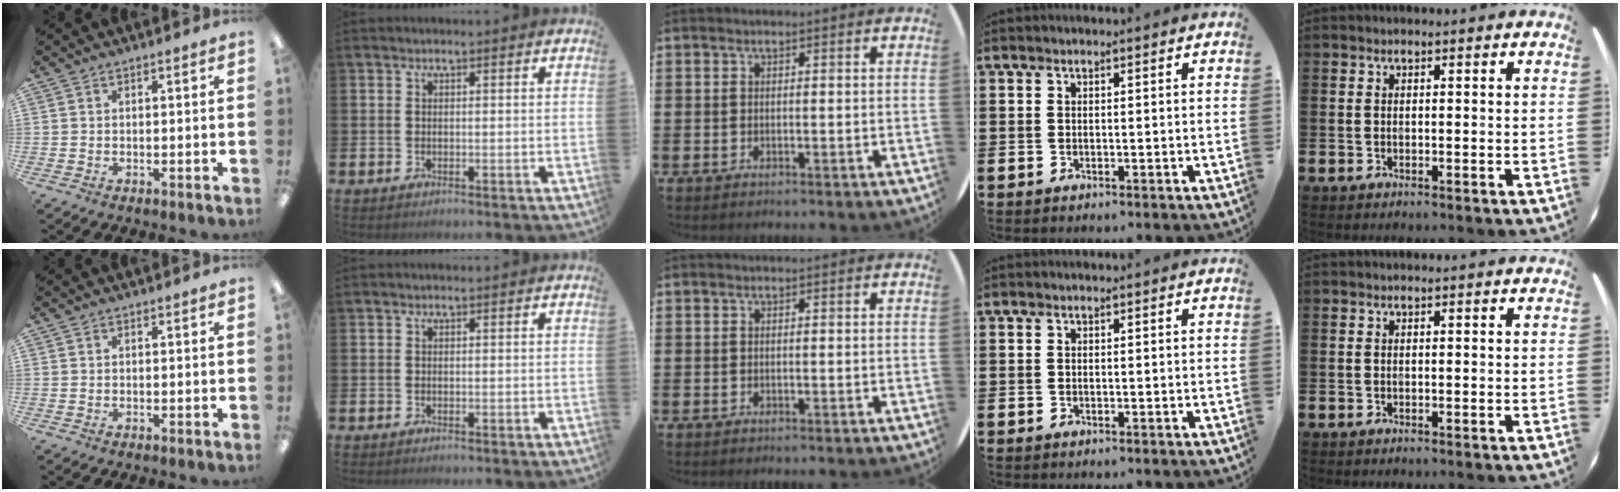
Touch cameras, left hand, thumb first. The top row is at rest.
{}